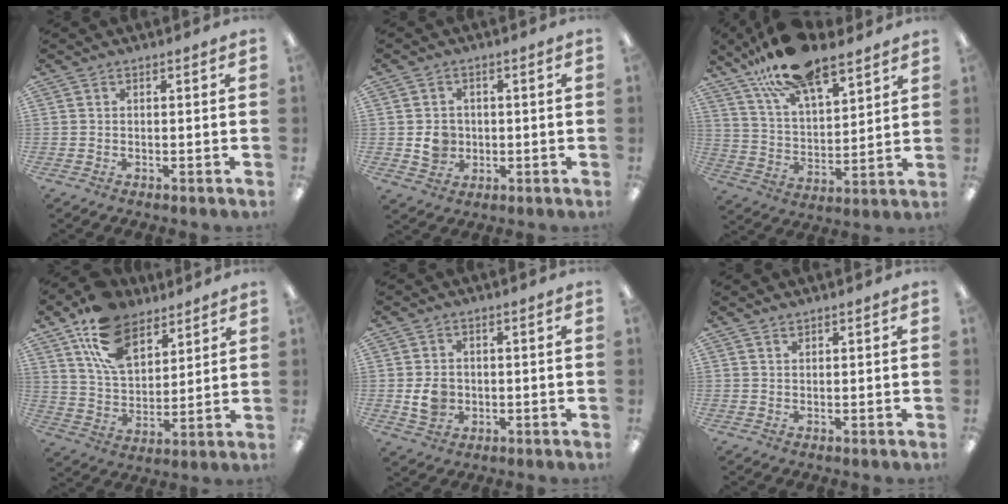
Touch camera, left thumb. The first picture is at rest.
{"total": 5.0, "force": [-0.2, 4.6, 2.0], "torque": [-0.016, 0.002, -0.003]}
{"total": 17.5, "force": [13.4, 6.5, 9.2], "torque": [-0.173, -0.068, 0.236]}
{"total": 15.3, "force": [9.8, 9.1, 7.5], "torque": [-0.146, -0.037, 0.187]}
{"total": 5.3, "force": [-0.5, 4.5, 2.8], "torque": [-0.032, -0.001, -0.010]}
{"total": 1.0, "force": [0.8, 0.3, 0.3], "torque": [-0.008, 0.000, 0.016]}